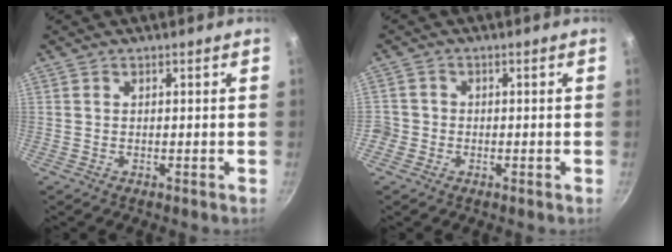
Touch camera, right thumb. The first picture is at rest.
{"total": 2.8, "force": [-1.1, 2.5, 0.5], "torque": [0.002, 0.014, -0.023]}